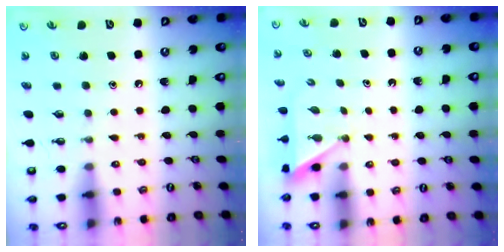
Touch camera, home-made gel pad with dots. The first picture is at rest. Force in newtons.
{"total": 2.9, "press": 2.9, "slide": 0.2}